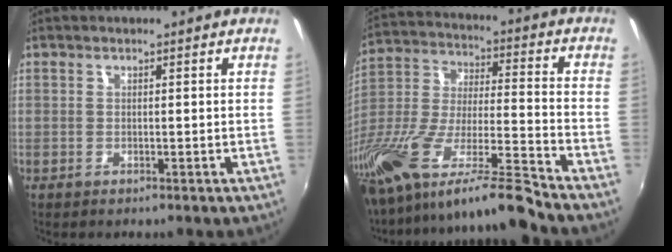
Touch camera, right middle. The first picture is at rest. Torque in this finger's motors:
{"motor_torque": [1.10, -1.04, 0.38, 0.21]}